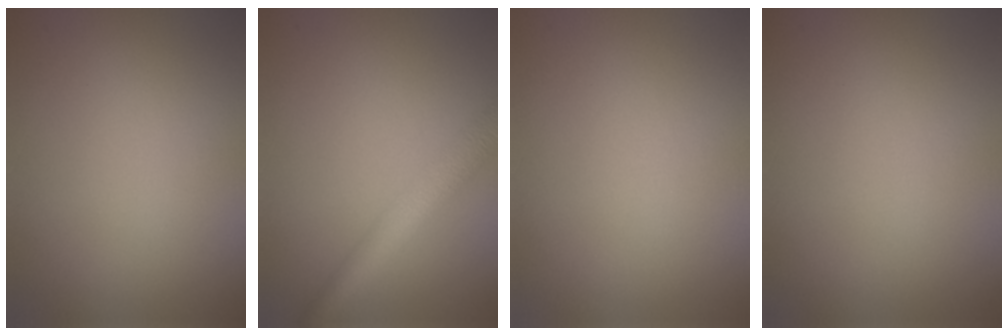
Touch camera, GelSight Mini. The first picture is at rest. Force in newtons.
{"total": 4.6, "press": 4.6, "slide": 0.1}
{"total": 0.0}
{"total": 0.0}